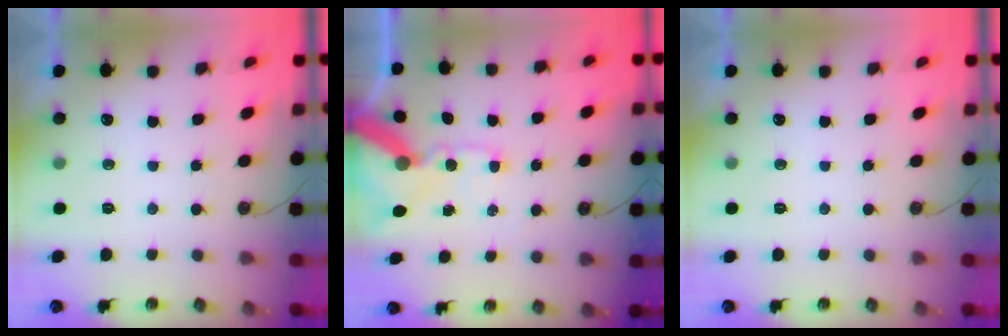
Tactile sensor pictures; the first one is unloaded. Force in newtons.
{"total": 15.4, "press": 15.2, "slide": 2.4}
{"total": 0.0}